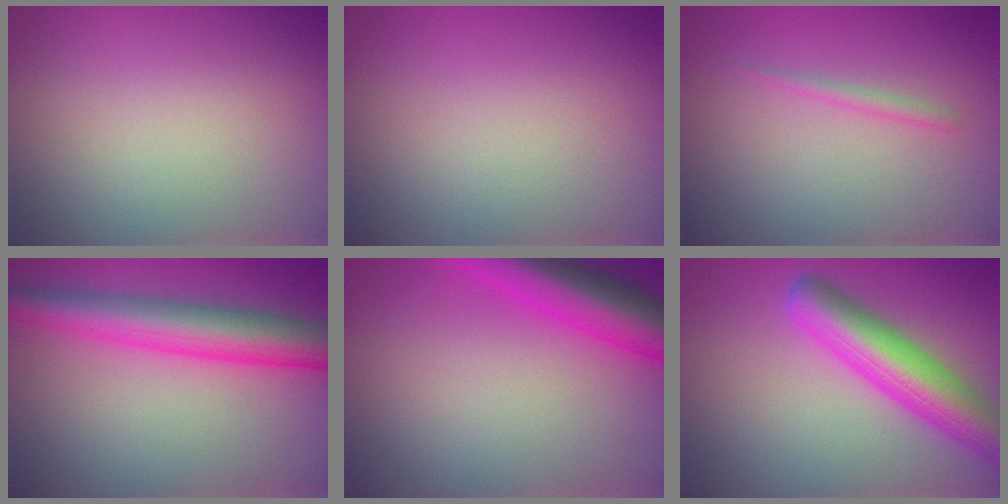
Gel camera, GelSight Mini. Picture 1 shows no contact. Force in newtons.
{"total": 0.0}
{"total": 0.9, "press": 0.9, "slide": 0.1}
{"total": 6.7, "press": 6.7, "slide": 0.1}
{"total": 6.8, "press": 6.8, "slide": 0.4}
{"total": 6.9, "press": 6.9, "slide": 0.4}